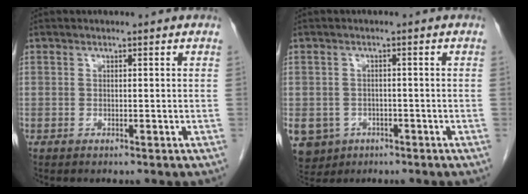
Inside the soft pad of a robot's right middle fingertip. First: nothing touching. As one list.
[{"total": 8.3, "force": [-4.0, 6.9, 2.2], "torque": [-0.063, 0.003, -0.055]}]